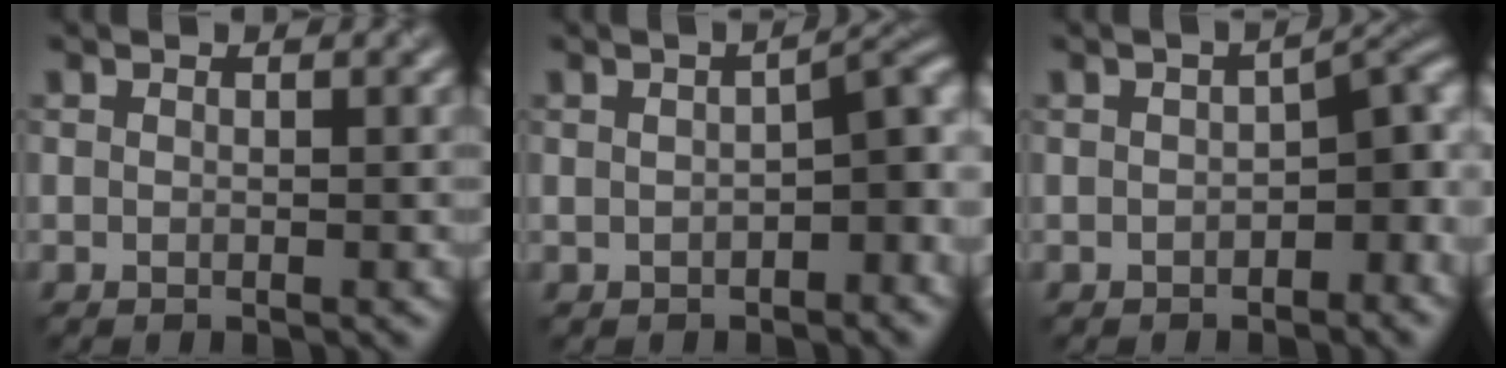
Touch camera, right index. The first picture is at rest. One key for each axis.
{"total": 4.3, "fx": -1.0, "fy": 1.8, "fz": 3.8, "tx": -0.041, "ty": 0.011, "tz": -0.016}
{"total": 5.1, "fx": -1.3, "fy": 2.7, "fz": 4.1, "tx": -0.033, "ty": 0.009, "tz": -0.026}